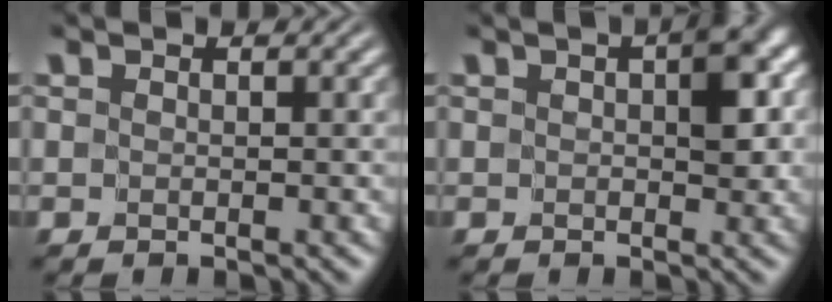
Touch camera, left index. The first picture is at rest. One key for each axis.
{"total": 3.7, "fx": 0.4, "fy": 2.0, "fz": 3.0, "tx": -0.034, "ty": 0.004, "tz": 0.001}